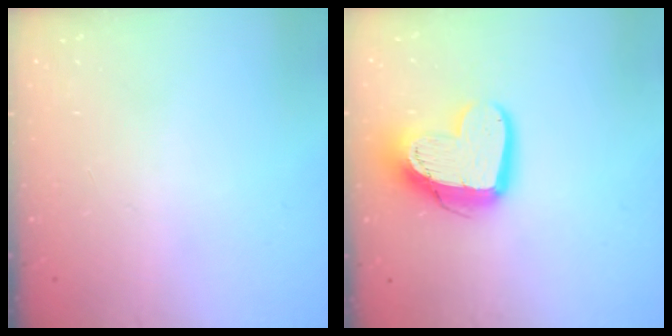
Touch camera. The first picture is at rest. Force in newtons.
{"total": 15.6, "press": 15.5, "slide": 1.6}